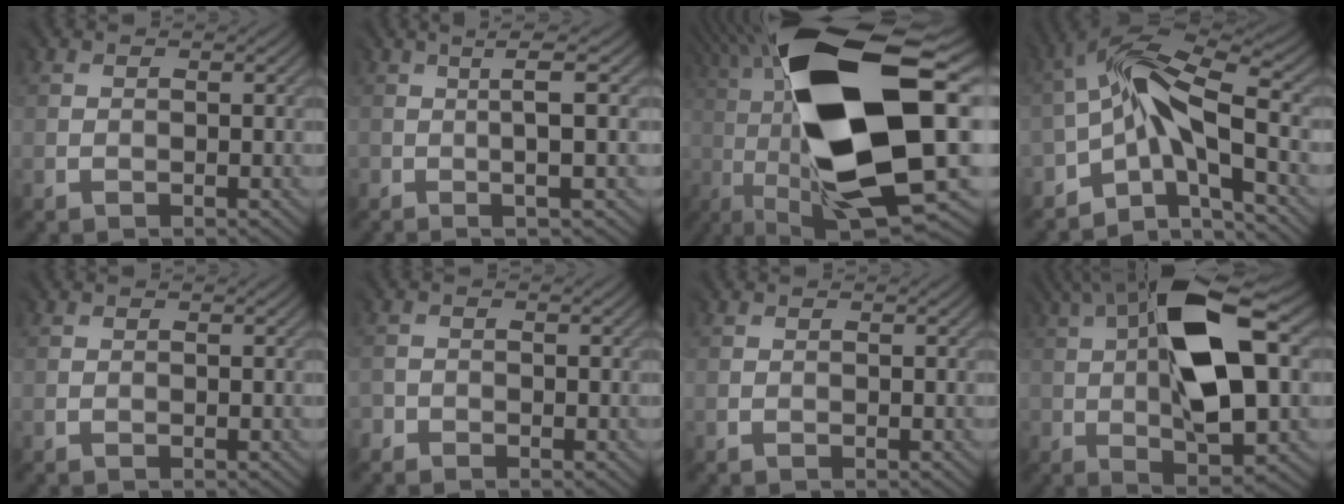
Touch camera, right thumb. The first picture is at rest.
{"total": 2.4, "force": [-0.1, -0.5, 2.4], "torque": [-0.043, 0.009, -0.005]}
{"total": 19.8, "force": [0.5, 6.7, 18.6], "torque": [-0.359, 0.001, 0.009]}
{"total": 8.7, "force": [-3.1, 3.2, 7.5], "torque": [-0.125, 0.018, -0.070]}
{"total": 0.0}
{"total": 1.4, "force": [-1.3, 0.5, -0.4], "torque": [0.009, 0.000, -0.027]}
{"total": 0.0}
{"total": 13.7, "force": [2.1, 5.2, 12.5], "torque": [-0.216, 0.013, 0.030]}